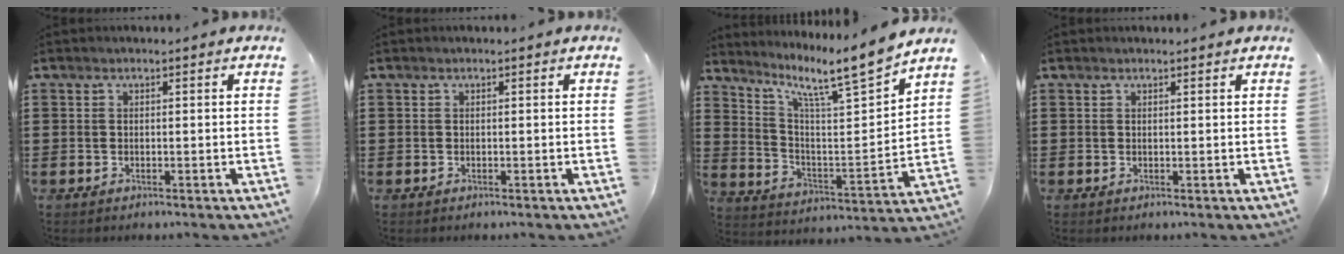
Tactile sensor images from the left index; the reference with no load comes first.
{"total": 0.0}
{"total": 10.1, "force": [8.4, 0.7, 5.6], "torque": [-0.121, -0.065, 0.128]}
{"total": 0.6, "force": [0.5, 0.0, 0.2], "torque": [-0.006, -0.002, 0.011]}